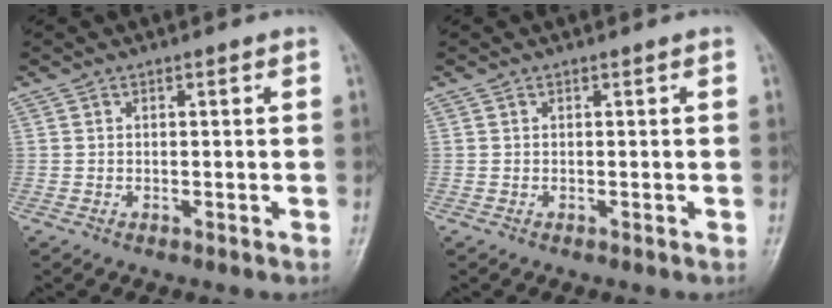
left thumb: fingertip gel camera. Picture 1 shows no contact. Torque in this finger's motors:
{"motor_torque": [-0.01, 0.02, -0.01, -0.08, 0.00]}